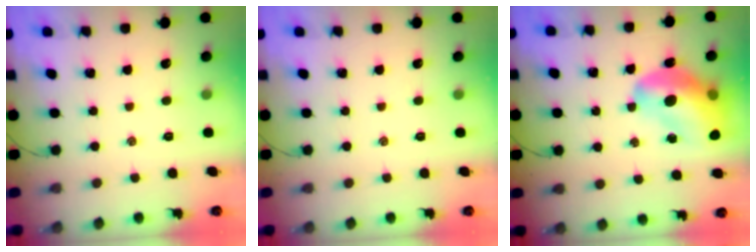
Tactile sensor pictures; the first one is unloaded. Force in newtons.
{"total": 0.0}
{"total": 18.4, "press": 17.6, "slide": 5.4}